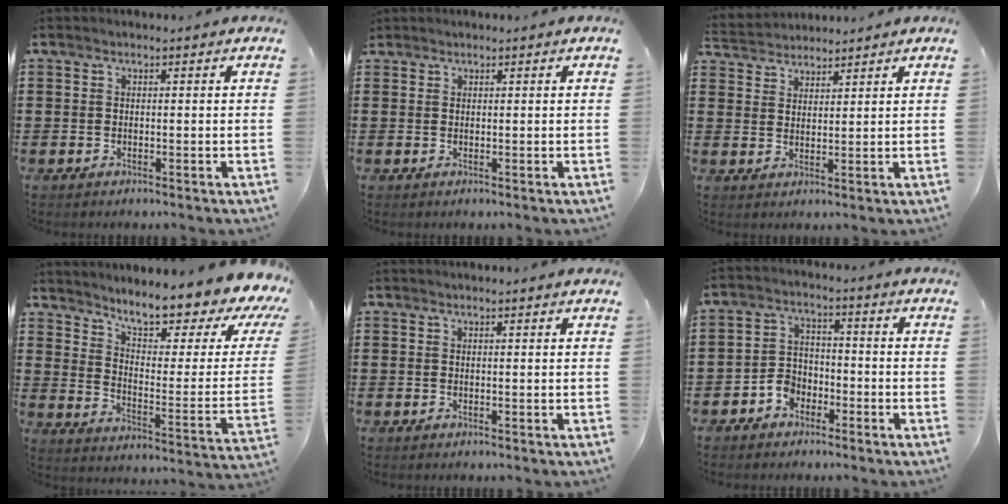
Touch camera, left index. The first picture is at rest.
{"total": 0.7, "force": [0.6, 0.3, 0.1], "torque": [-0.004, 0.002, 0.013]}
{"total": 3.2, "force": [3.0, 0.9, -0.4], "torque": [-0.005, -0.007, 0.057]}
{"total": 8.5, "force": [7.0, 1.0, 4.8], "torque": [-0.098, -0.061, 0.112]}
{"total": 0.6, "force": [0.4, -0.1, 0.4], "torque": [-0.008, -0.001, 0.009]}
{"total": 4.0, "force": [-2.8, 2.7, 1.0], "torque": [-0.026, 0.012, -0.057]}